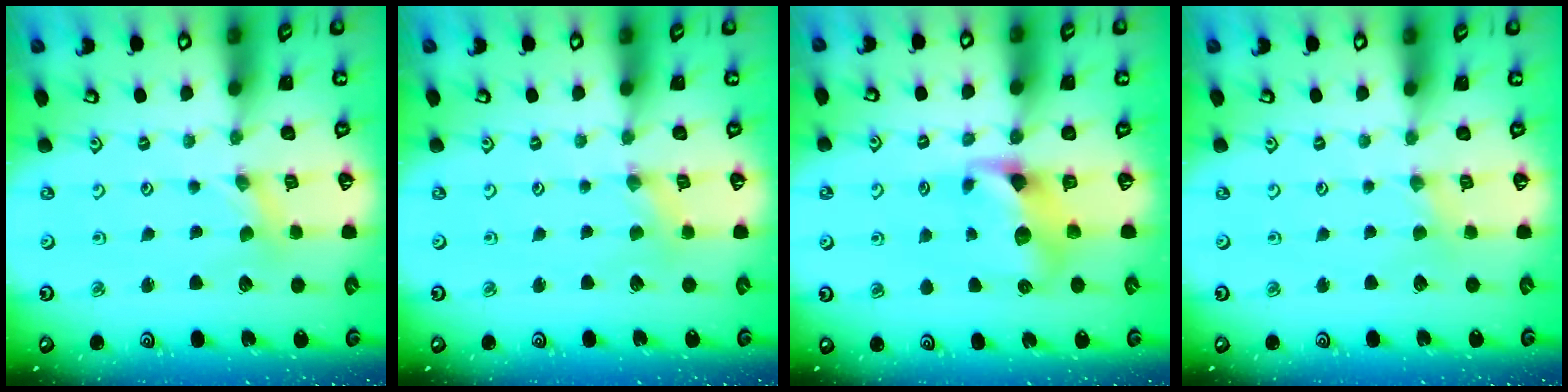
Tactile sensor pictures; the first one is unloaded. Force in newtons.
{"total": 1.0, "press": 1.0, "slide": 0.1}
{"total": 8.6, "press": 8.5, "slide": 1.2}
{"total": 1.5, "press": 1.4, "slide": 0.3}